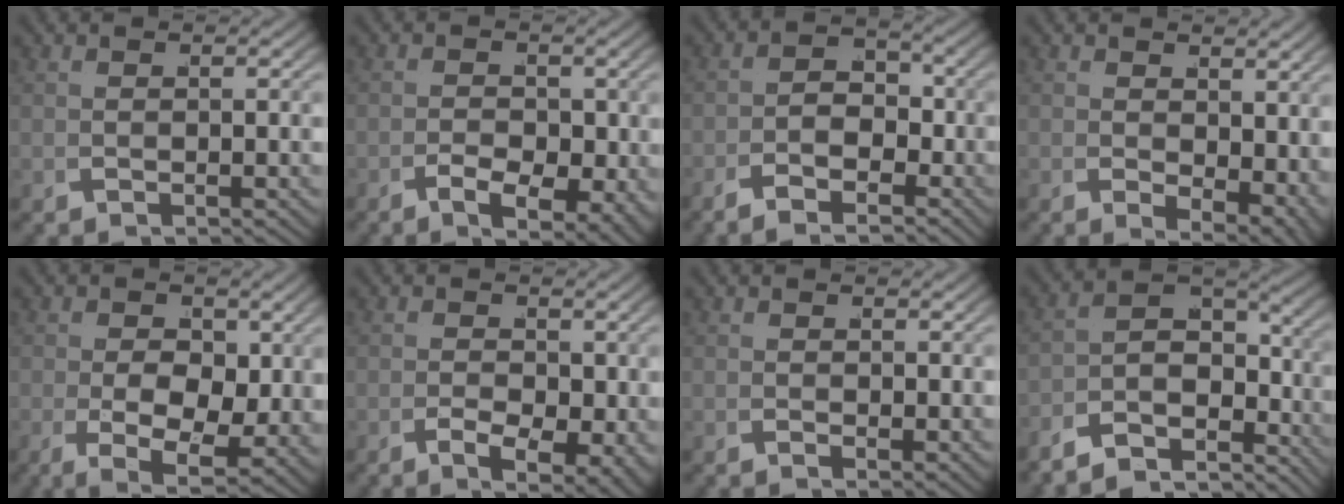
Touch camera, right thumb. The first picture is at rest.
{"total": 4.9, "force": [-1.4, 2.9, 3.8], "torque": [-0.056, -0.017, -0.018]}
{"total": 4.0, "force": [-1.9, 2.4, 2.6], "torque": [-0.032, -0.006, -0.038]}
{"total": 4.3, "force": [0.2, 2.7, 3.3], "torque": [-0.048, -0.028, 0.021]}
{"total": 9.2, "force": [-1.4, 5.9, 6.9], "torque": [-0.125, -0.052, 0.000]}
{"total": 5.1, "force": [-1.3, 3.0, 3.9], "torque": [-0.063, -0.022, -0.010]}
{"total": 0.9, "force": [0.3, 0.4, 0.7], "torque": [-0.005, 0.000, 0.007]}
{"total": 9.4, "force": [-4.4, 5.7, 6.1], "torque": [-0.105, -0.029, -0.068]}